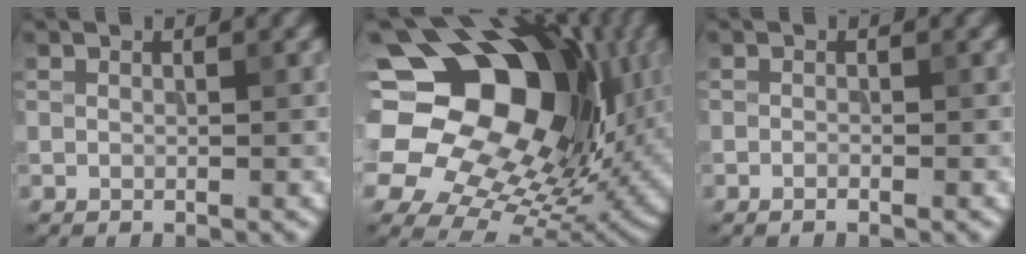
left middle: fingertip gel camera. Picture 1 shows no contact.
{"total": 19.4, "force": [5.6, 13.8, 12.3], "torque": [-0.188, 0.028, 0.095]}
{"total": 0.5, "force": [-0.3, 0.1, 0.4], "torque": [-0.005, -0.002, -0.006]}